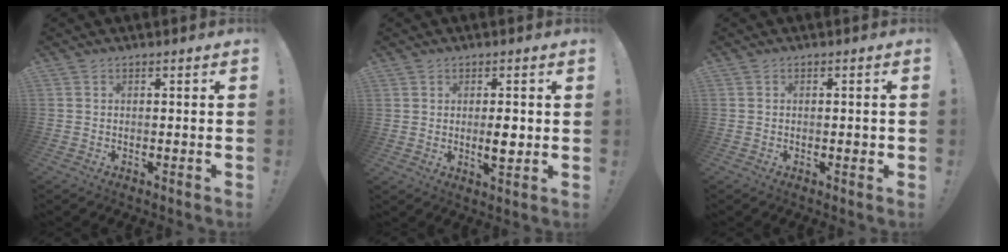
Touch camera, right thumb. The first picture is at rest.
{"total": 5.4, "force": [0.5, 4.3, 3.3], "torque": [-0.034, 0.002, 0.008]}
{"total": 1.3, "force": [-0.2, 0.7, 1.1], "torque": [-0.016, 0.003, -0.002]}